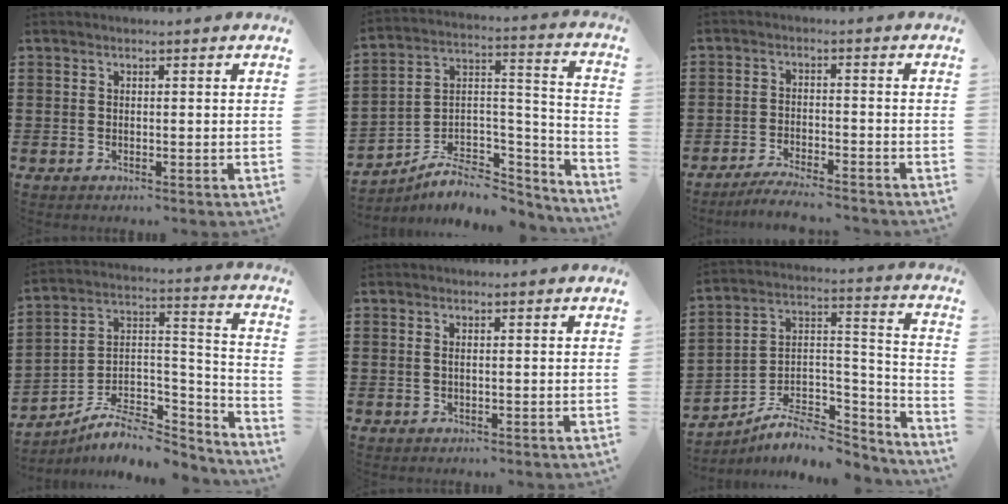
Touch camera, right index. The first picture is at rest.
{"total": 6.7, "force": [-4.6, 3.8, 3.1], "torque": [-0.055, 0.007, -0.083]}
{"total": 3.8, "force": [-3.7, 0.0, 0.9], "torque": [-0.018, 0.002, -0.075]}
{"total": 7.7, "force": [-5.6, 3.7, 3.8], "torque": [-0.070, 0.011, -0.106]}
{"total": 0.7, "force": [0.1, 0.2, 0.7], "torque": [-0.016, 0.001, 0.001]}
{"total": 7.2, "force": [-5.3, 3.7, 3.3], "torque": [-0.064, 0.008, -0.099]}